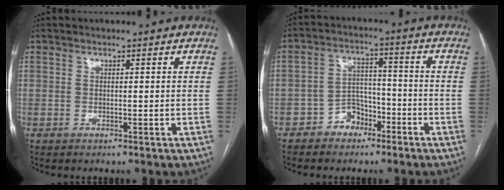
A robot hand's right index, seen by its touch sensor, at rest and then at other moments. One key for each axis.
{"total": 5.5, "fx": -3.4, "fy": 3.8, "fz": 2.0, "tx": -0.030, "ty": 0.021, "tz": -0.056}